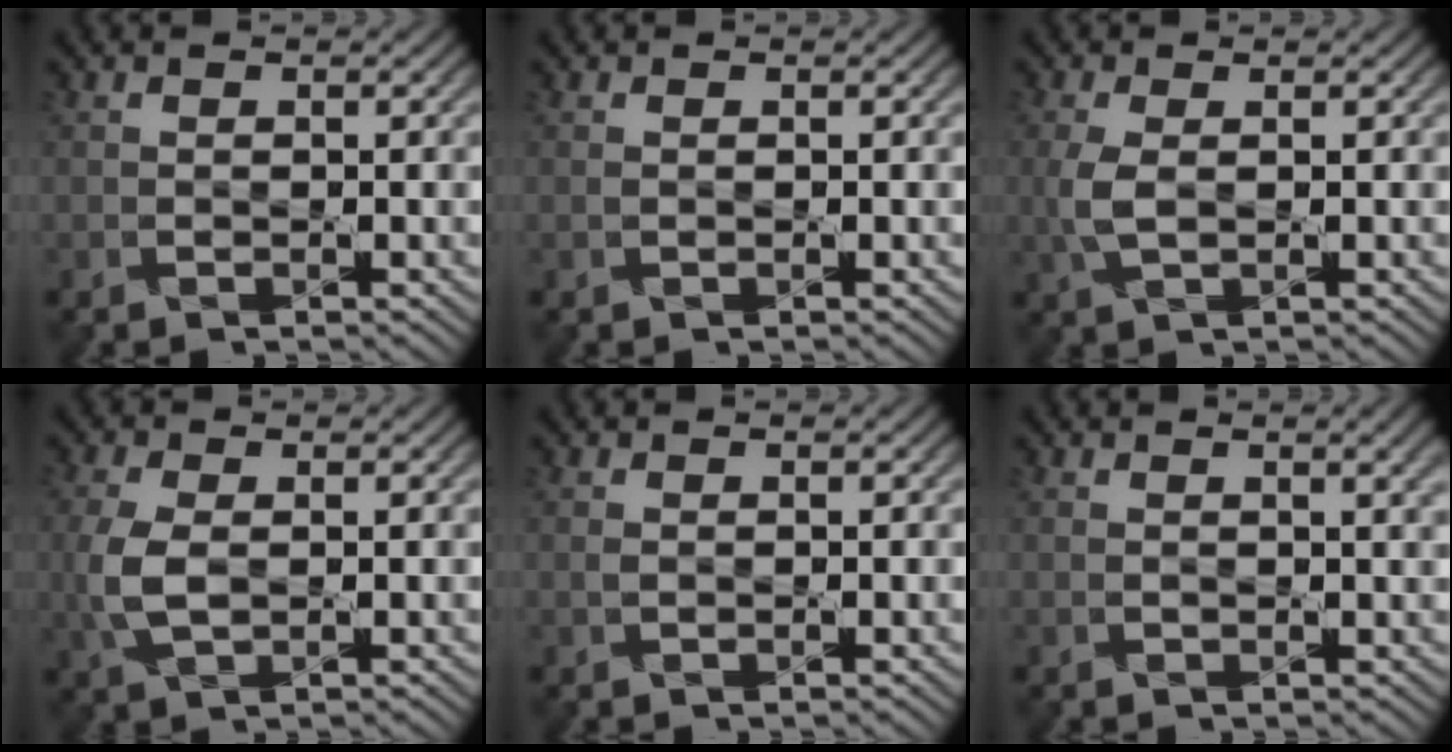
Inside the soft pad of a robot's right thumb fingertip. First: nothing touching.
{"total": 0.0}
{"total": 3.1, "force": [0.1, 1.5, 2.7], "torque": [-0.077, 0.002, 0.001]}
{"total": 4.6, "force": [-0.1, 2.6, 3.8], "torque": [-0.106, -0.001, -0.003]}
{"total": 0.5, "force": [0.1, 0.3, 0.4], "torque": [-0.011, 0.001, 0.002]}
{"total": 1.5, "force": [0.9, 0.1, 1.3], "torque": [-0.021, 0.004, 0.016]}